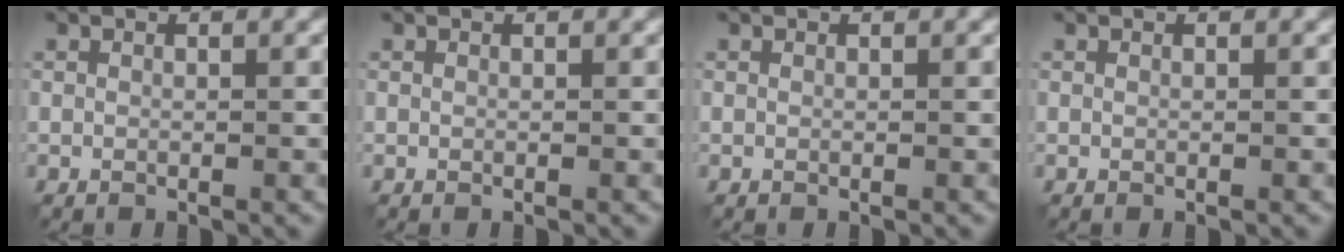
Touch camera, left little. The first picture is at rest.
{"total": 0.0}
{"total": 0.0}
{"total": 0.0}